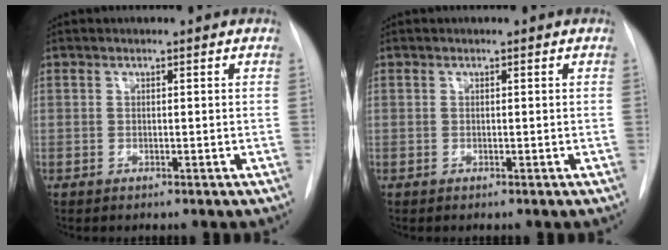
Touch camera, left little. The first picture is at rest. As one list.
[{"total": 0.0}]